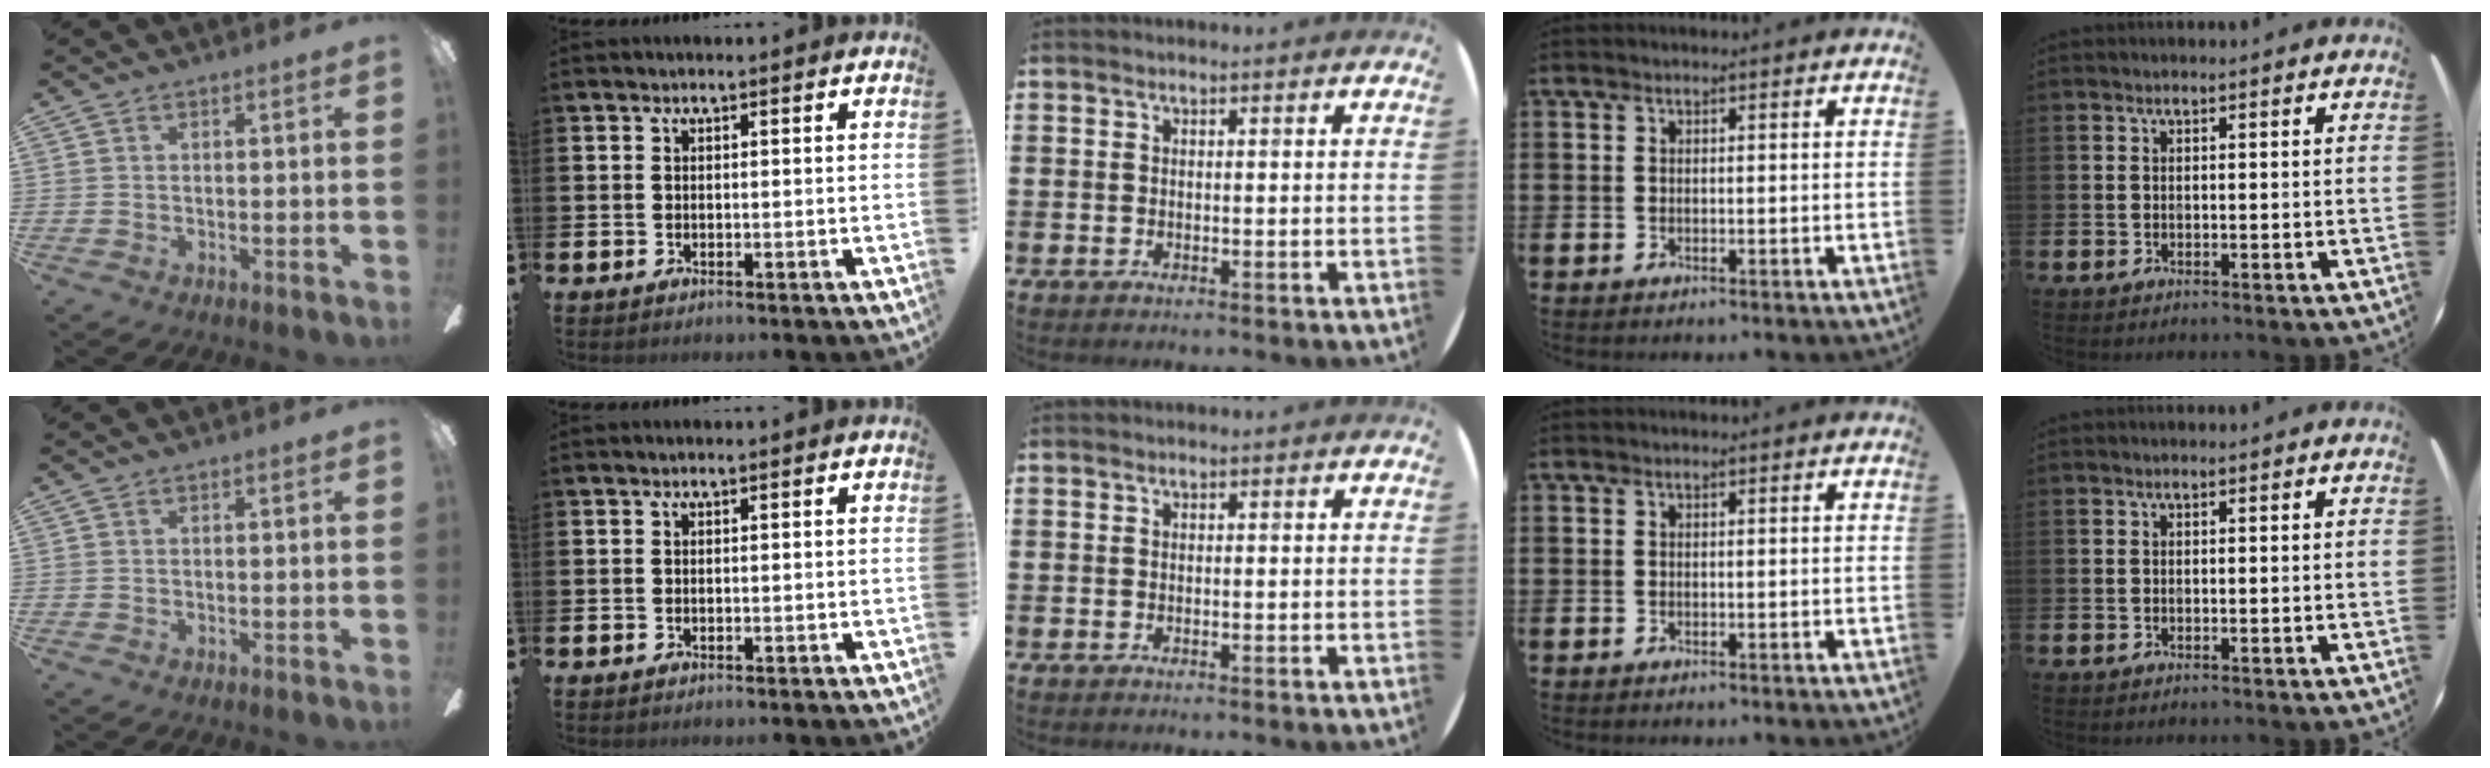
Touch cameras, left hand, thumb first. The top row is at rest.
{}